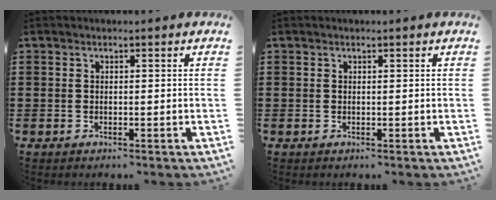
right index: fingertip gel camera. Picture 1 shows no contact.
{"total": 0.0}